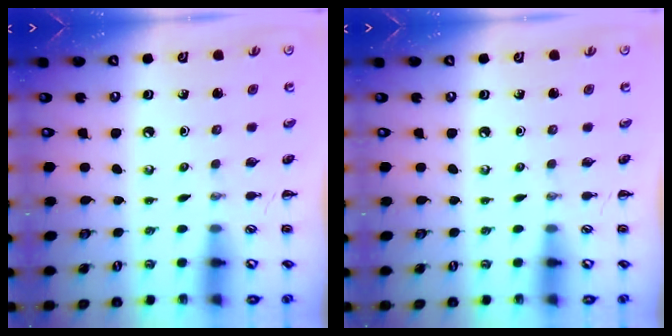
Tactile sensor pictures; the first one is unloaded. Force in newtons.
{"total": 0.0}